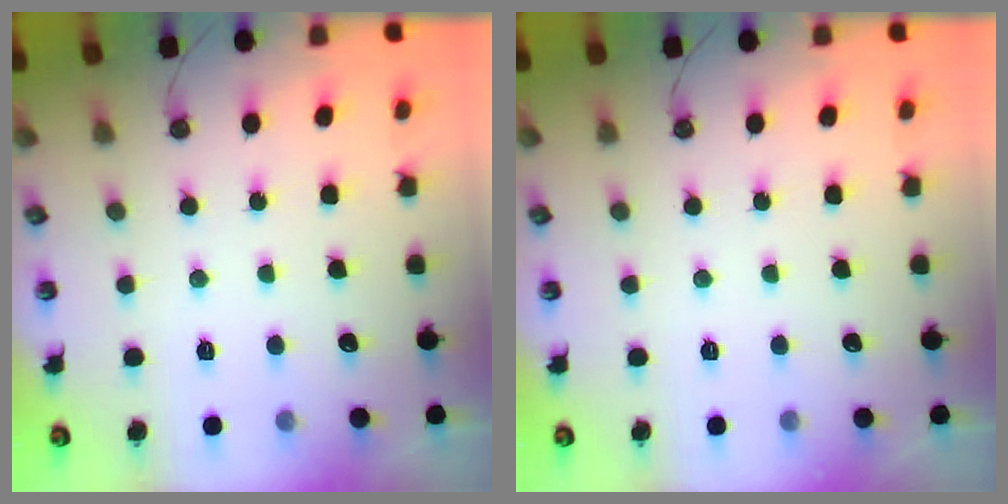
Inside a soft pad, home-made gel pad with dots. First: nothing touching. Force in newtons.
{"total": 0.0}